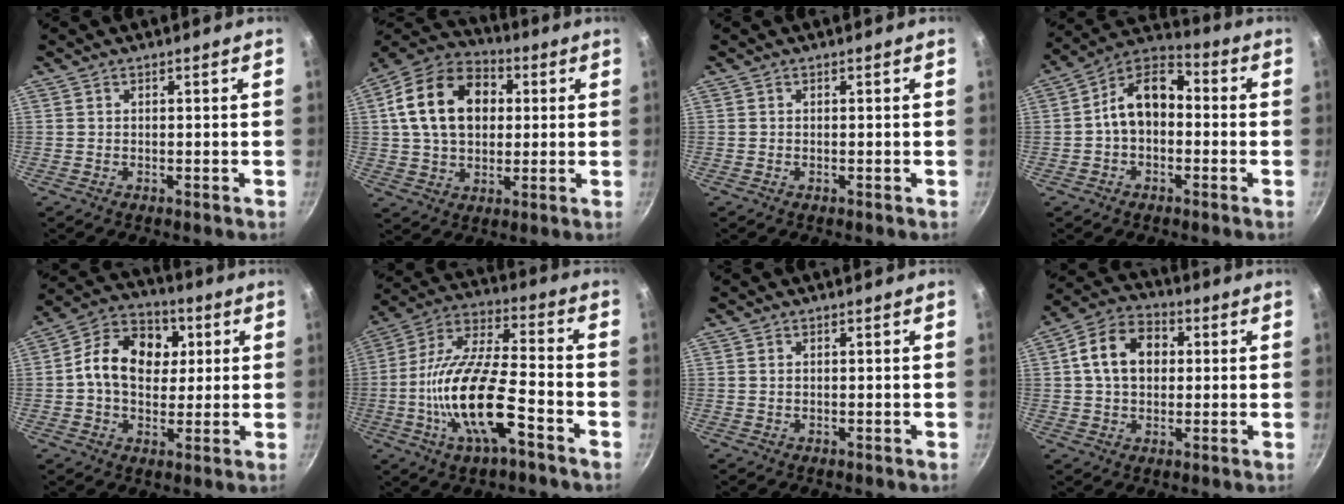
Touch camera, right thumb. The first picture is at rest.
{"total": 18.2, "force": [3.5, 13.1, 12.2], "torque": [-0.185, 0.023, 0.049]}
{"total": 0.0}
{"total": 11.6, "force": [-0.4, 7.9, 8.5], "torque": [-0.112, 0.048, -0.029]}
{"total": 14.4, "force": [2.2, 10.8, 9.2], "torque": [-0.121, 0.013, 0.017]}
{"total": 18.8, "force": [-6.5, 6.4, 16.4], "torque": [-0.308, 0.034, -0.135]}
{"total": 0.6, "force": [0.2, 0.4, 0.4], "torque": [-0.007, 0.001, 0.003]}
{"total": 11.5, "force": [1.8, 8.5, 7.6], "torque": [-0.106, 0.020, 0.016]}